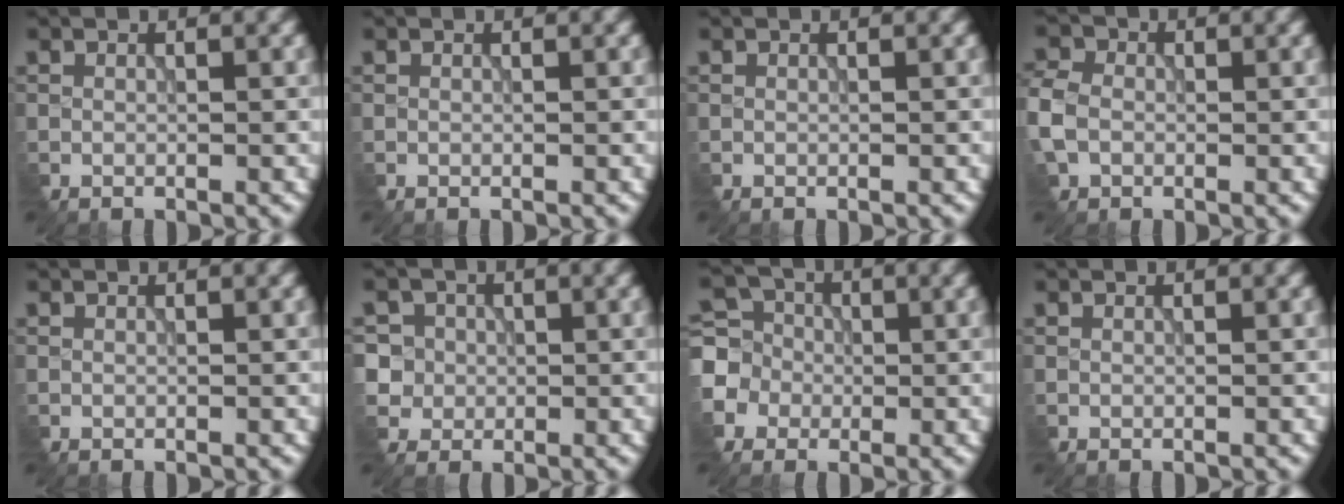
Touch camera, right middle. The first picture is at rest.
{"total": 0.0}
{"total": 0.0}
{"total": 3.9, "force": [-0.3, 3.1, 2.2], "torque": [-0.070, 0.003, -0.013]}
{"total": 0.0}
{"total": 5.1, "force": [1.5, 4.8, 1.3], "torque": [-0.037, 0.024, 0.009]}
{"total": 4.9, "force": [-1.2, 4.6, 1.4], "torque": [-0.033, 0.014, -0.036]}
{"total": 0.0}